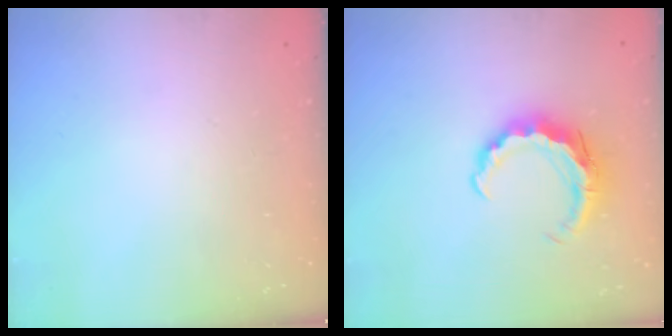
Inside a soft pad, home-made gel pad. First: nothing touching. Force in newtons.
{"total": 8.0, "press": 8.0, "slide": 0.2}